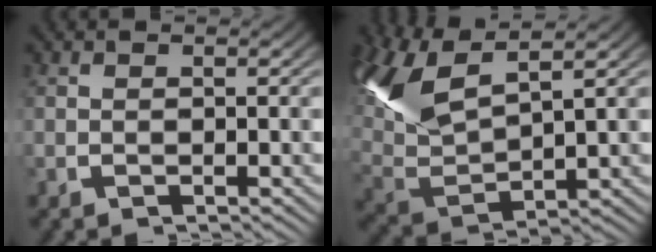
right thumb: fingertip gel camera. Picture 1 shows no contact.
{"total": 8.4, "force": [3.1, 5.0, 6.1], "torque": [-0.155, -0.008, 0.064]}